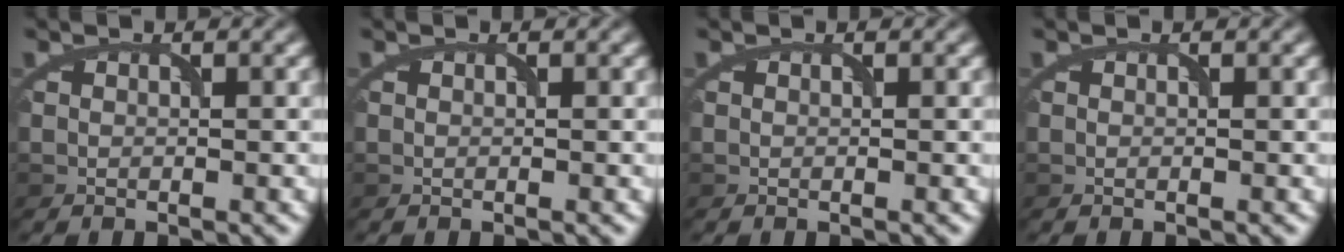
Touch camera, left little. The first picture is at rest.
{"total": 0.0}
{"total": 0.0}
{"total": 0.0}